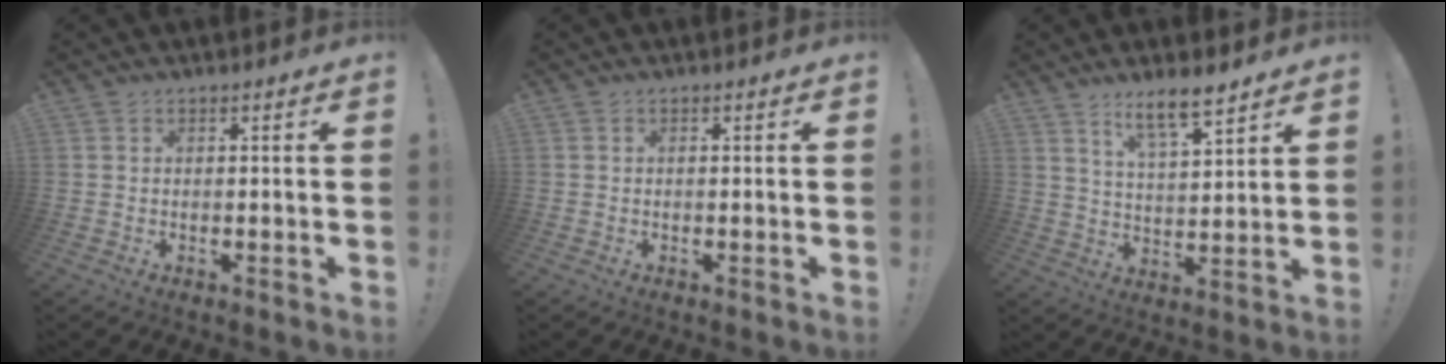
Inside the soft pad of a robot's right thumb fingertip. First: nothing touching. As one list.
[{"total": 0.0}, {"total": 9.3, "force": [7.1, 2.1, 5.7], "torque": [-0.091, -0.042, 0.123]}]